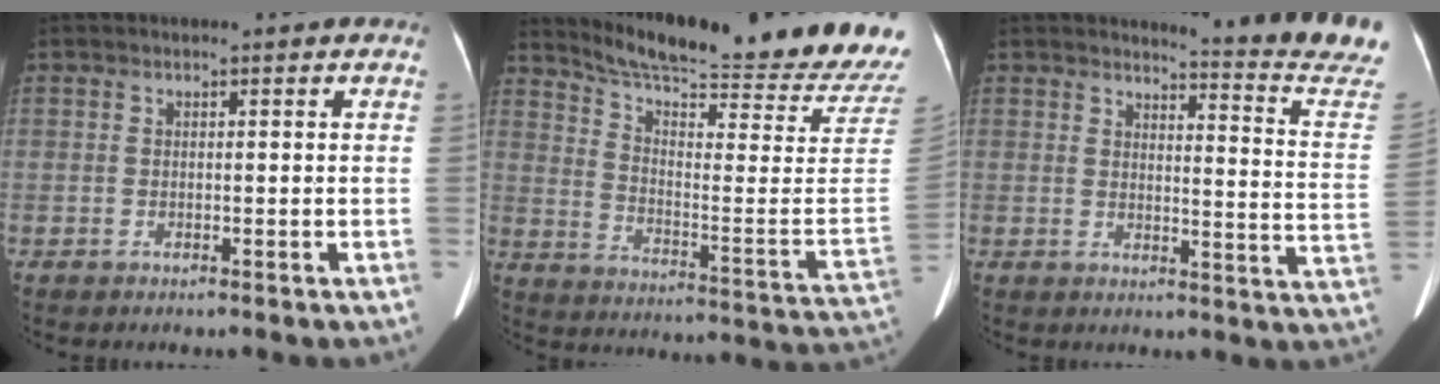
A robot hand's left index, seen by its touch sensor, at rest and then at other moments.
{"total": 26.3, "force": [24.1, -0.4, 10.5], "torque": [-0.174, -0.116, 0.313]}
{"total": 14.7, "force": [14.2, -1.6, 3.3], "torque": [-0.034, -0.135, 0.140]}